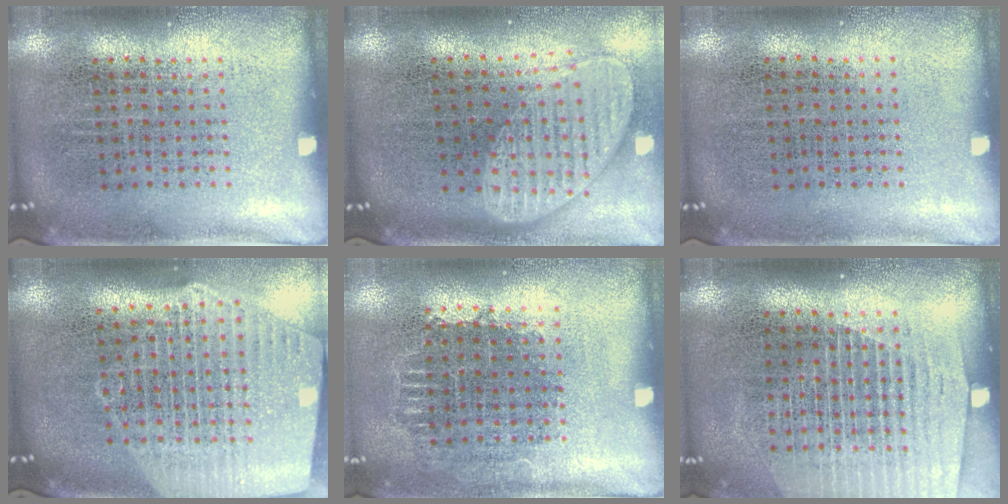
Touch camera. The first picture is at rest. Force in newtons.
{"total": 2.0, "press": 1.6, "slide": 1.1}
{"total": 0.0}
{"total": 2.7, "press": 2.3, "slide": 1.4}
{"total": 0.7, "press": 0.7, "slide": 0.1}
{"total": 1.5, "press": 1.4, "slide": 0.5}